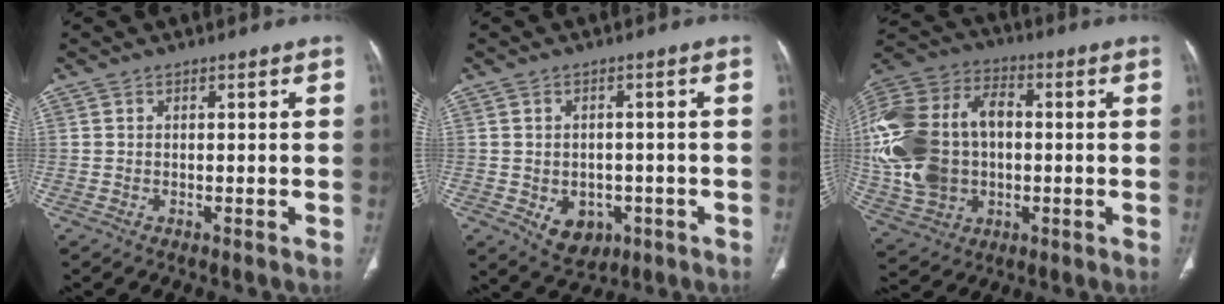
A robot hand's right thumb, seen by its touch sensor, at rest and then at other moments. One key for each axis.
{"total": 6.7, "fx": -2.2, "fy": 5.2, "fz": 3.7, "tx": -0.034, "ty": 0.011, "tz": -0.014}
{"total": 25.5, "fx": 0.0, "fy": 18.4, "fz": 17.6, "tx": -0.396, "ty": 0.027, "tz": 0.012}